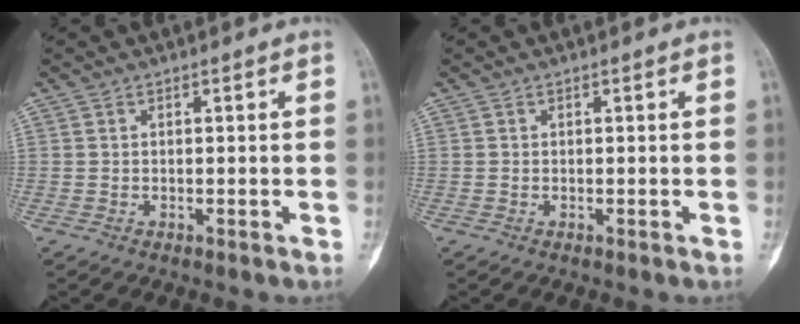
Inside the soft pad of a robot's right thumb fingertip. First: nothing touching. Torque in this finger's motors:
{"motor_torque": [0.05, -0.05, 0.02, -0.01, -0.01]}